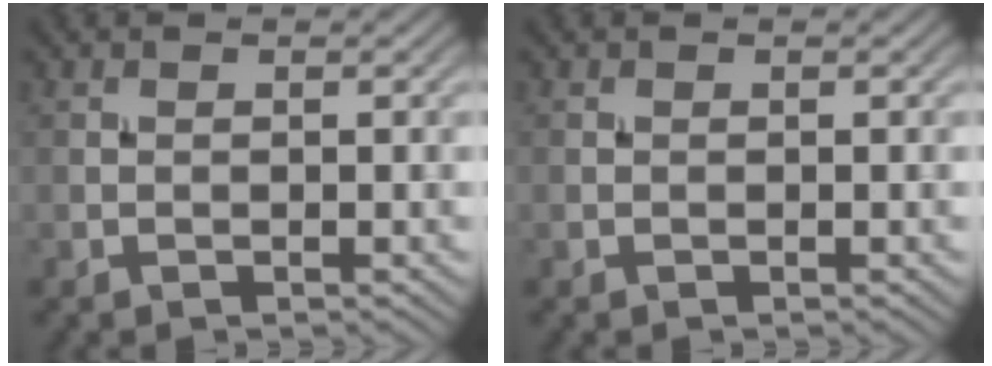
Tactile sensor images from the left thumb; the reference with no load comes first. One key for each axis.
{"total": 0.0}